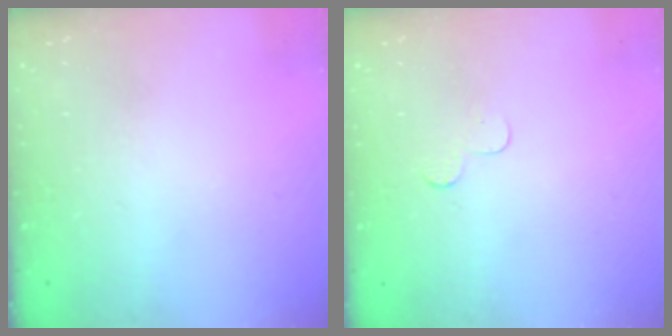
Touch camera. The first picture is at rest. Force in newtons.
{"total": 3.7, "press": 3.7, "slide": 0.4}